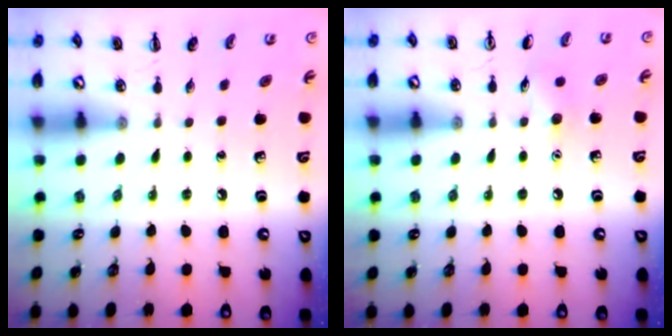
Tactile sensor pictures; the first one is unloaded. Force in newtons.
{"total": 6.2, "press": 6.0, "slide": 1.7}